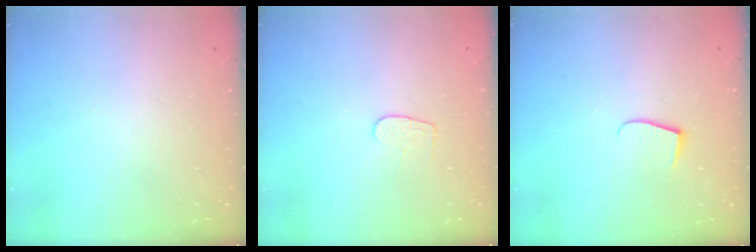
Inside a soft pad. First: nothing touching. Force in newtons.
{"total": 4.6, "press": 4.6, "slide": 0.2}
{"total": 5.9, "press": 5.9, "slide": 0.4}